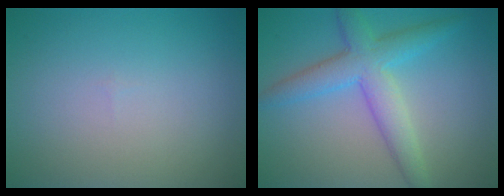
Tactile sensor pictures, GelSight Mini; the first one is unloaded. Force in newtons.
{"total": 5.0, "press": 5.0, "slide": 0.1}